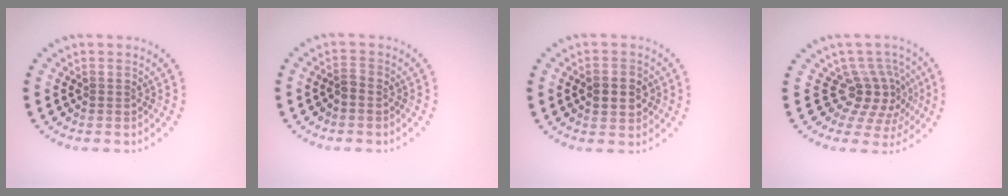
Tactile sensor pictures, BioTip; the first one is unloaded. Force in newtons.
{"total": 1.0, "press": 0.8, "slide": 0.5}
{"total": 2.5, "press": 2.5, "slide": 0.1}
{"total": 3.8, "press": 2.7, "slide": 2.7}